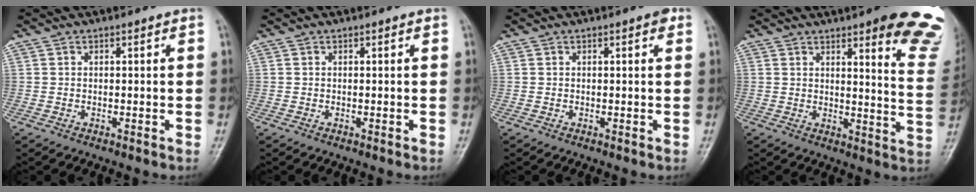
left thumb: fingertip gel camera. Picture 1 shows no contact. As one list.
[{"total": 0.0}, {"total": 1.4, "force": [0.7, 0.4, 1.1], "torque": [-0.016, 0.000, 0.006]}, {"total": 18.7, "force": [12.6, 3.8, 13.2], "torque": [-0.128, -0.068, 0.138]}]